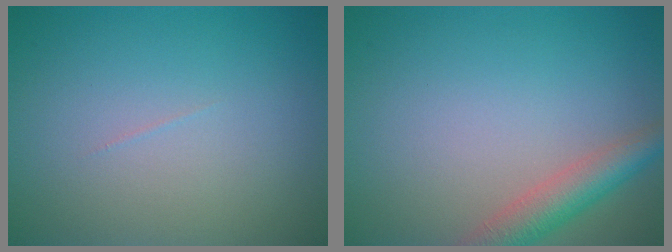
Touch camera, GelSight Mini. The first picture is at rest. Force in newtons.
{"total": 3.9, "press": 3.9, "slide": 0.3}